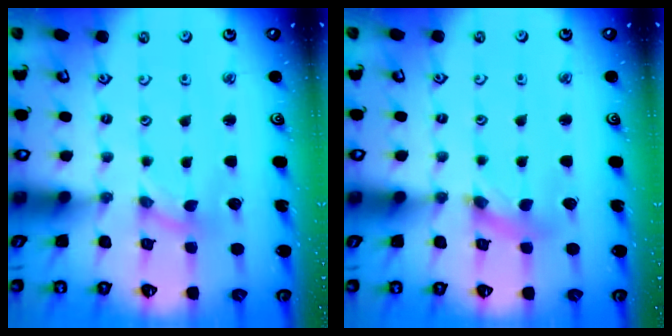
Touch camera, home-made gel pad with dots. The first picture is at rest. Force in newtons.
{"total": 2.3, "press": 2.3, "slide": 0.3}